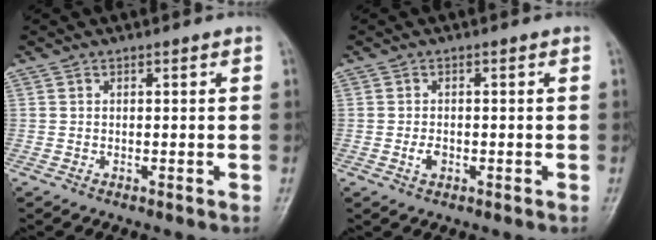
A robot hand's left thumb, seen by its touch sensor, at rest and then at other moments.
{"total": 2.0, "force": [-0.6, 1.3, 1.3], "torque": [-0.022, 0.001, -0.013]}